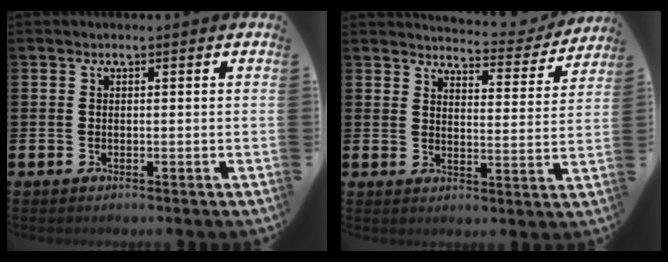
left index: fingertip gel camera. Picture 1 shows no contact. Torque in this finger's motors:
{"motor_torque": [0.97, -1.17, 0.51, 0.08]}